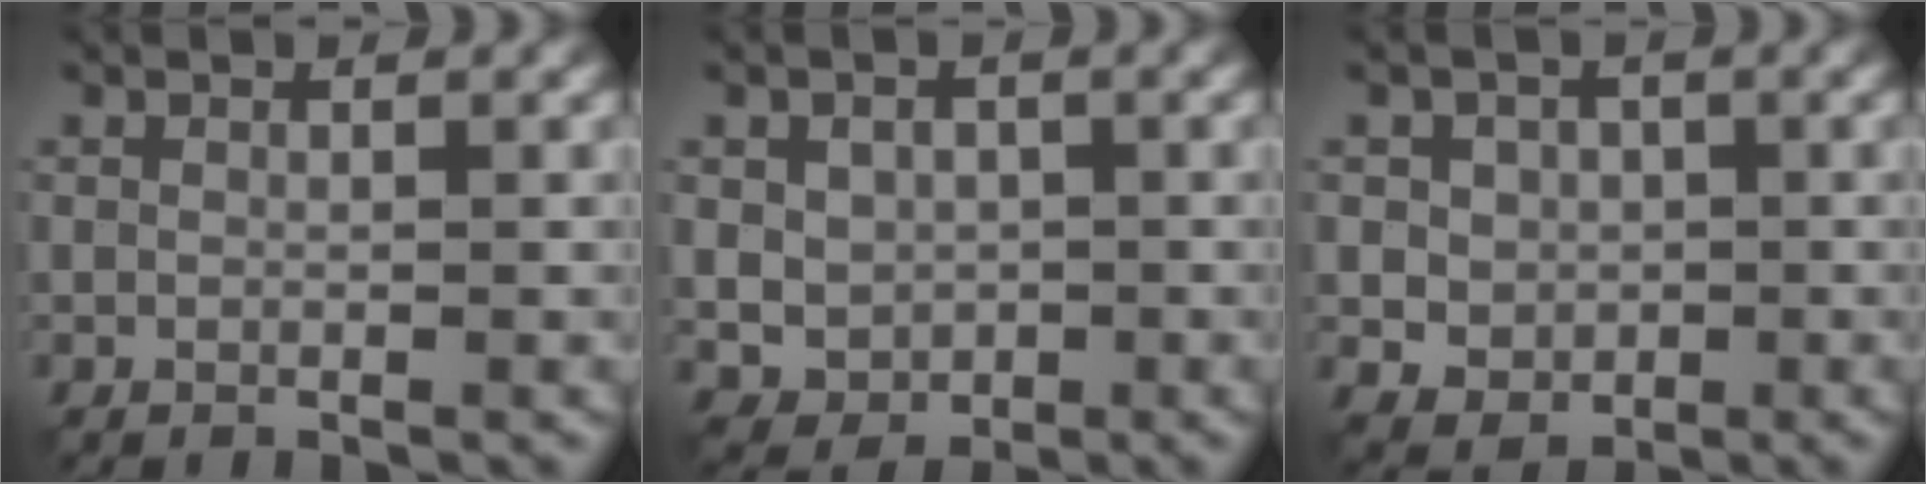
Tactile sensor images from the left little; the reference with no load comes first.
{"total": 3.8, "force": [0.0, 3.2, 2.1], "torque": [-0.040, -0.004, 0.004]}
{"total": 3.6, "force": [0.0, 3.2, 1.7], "torque": [-0.021, 0.001, -0.008]}